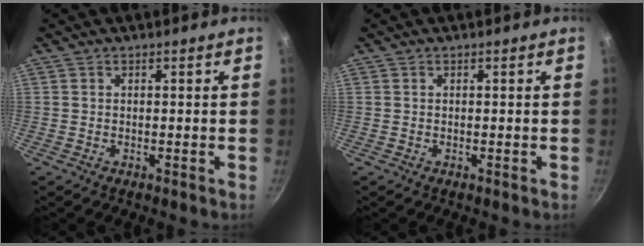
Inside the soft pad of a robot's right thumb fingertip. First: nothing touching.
{"total": 0.0}